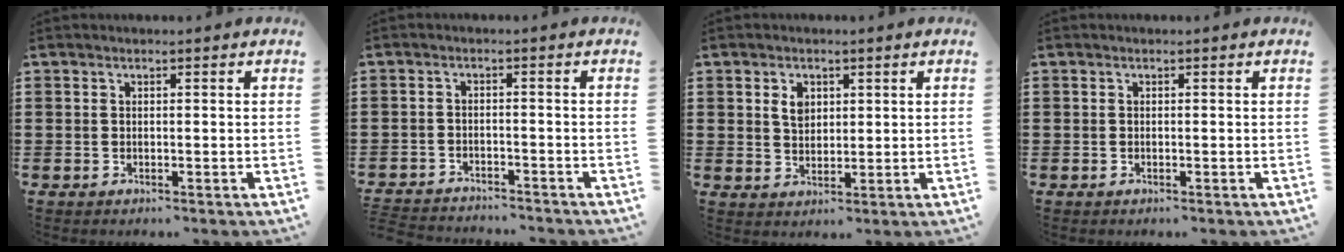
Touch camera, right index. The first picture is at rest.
{"total": 2.7, "force": [-2.7, 0.1, -0.2], "torque": [-0.005, -0.002, -0.060]}
{"total": 3.2, "force": [1.2, 2.2, 1.9], "torque": [-0.046, 0.008, 0.021]}
{"total": 0.0}